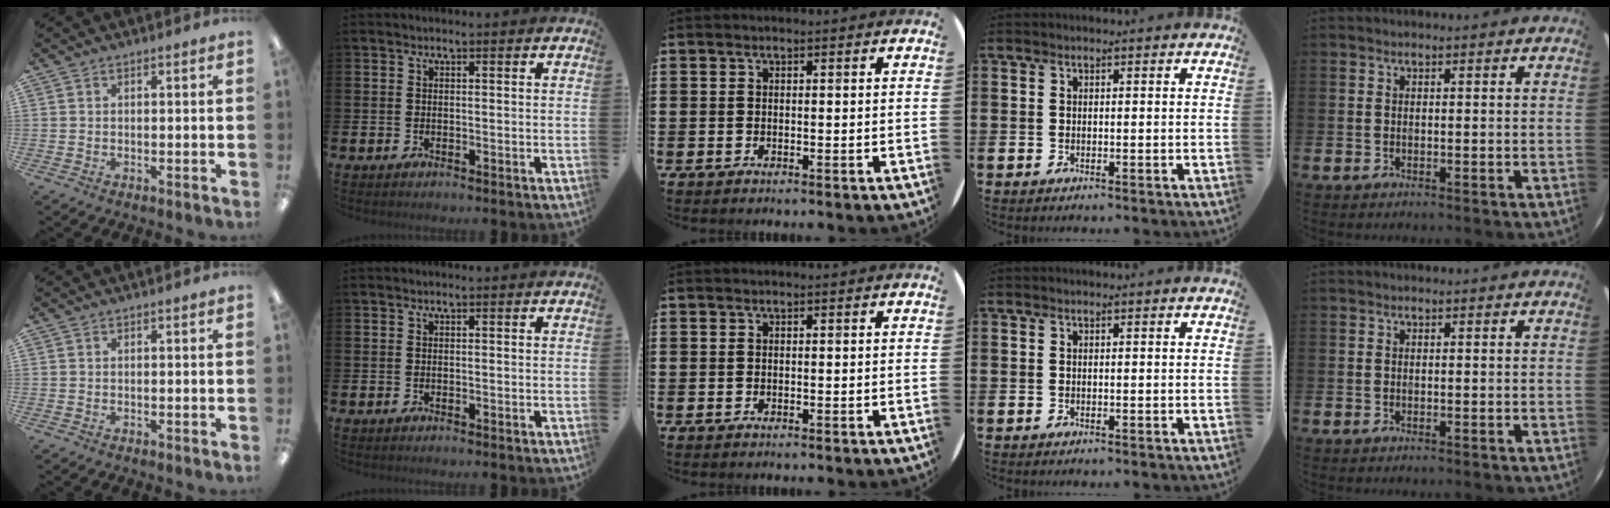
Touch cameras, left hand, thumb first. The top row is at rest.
{}